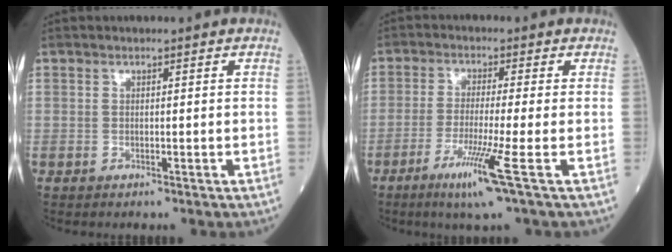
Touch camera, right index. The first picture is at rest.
{"total": 7.4, "force": [-3.5, -1.5, 6.3], "torque": [-0.119, -0.025, -0.066]}